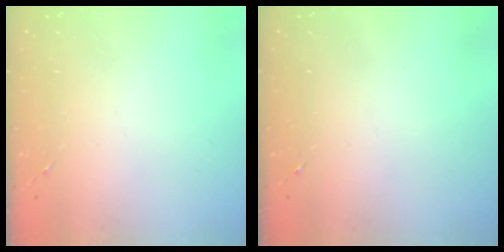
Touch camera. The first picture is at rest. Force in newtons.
{"total": 0.0}